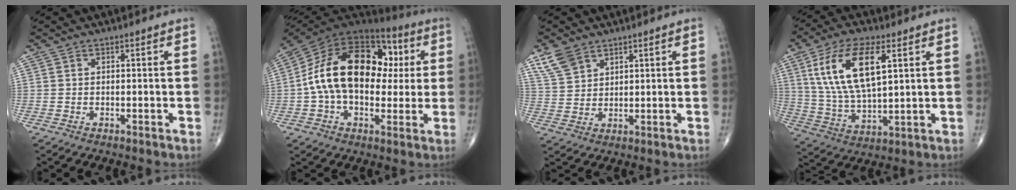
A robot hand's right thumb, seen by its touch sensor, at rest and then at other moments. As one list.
[{"total": 23.5, "force": [2.2, 15.0, 17.9], "torque": [-0.291, 0.034, 0.026]}, {"total": 5.8, "force": [4.0, 3.3, 2.5], "torque": [-0.043, -0.013, 0.088]}, {"total": 16.4, "force": [5.7, 6.9, 13.8], "torque": [-0.266, -0.014, 0.114]}]